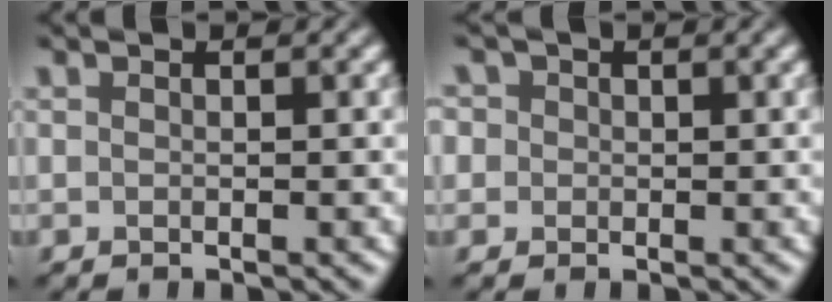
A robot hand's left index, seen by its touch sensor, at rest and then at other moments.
{"total": 3.1, "force": [1.2, 2.5, 1.4], "torque": [-0.026, 0.023, 0.002]}